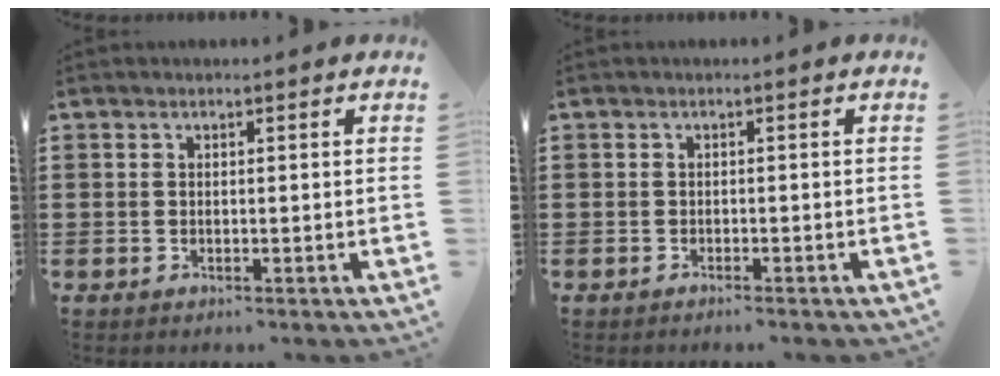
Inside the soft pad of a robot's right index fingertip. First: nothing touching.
{"total": 0.7, "force": [-0.7, 0.0, 0.2], "torque": [-0.006, -0.001, -0.014]}